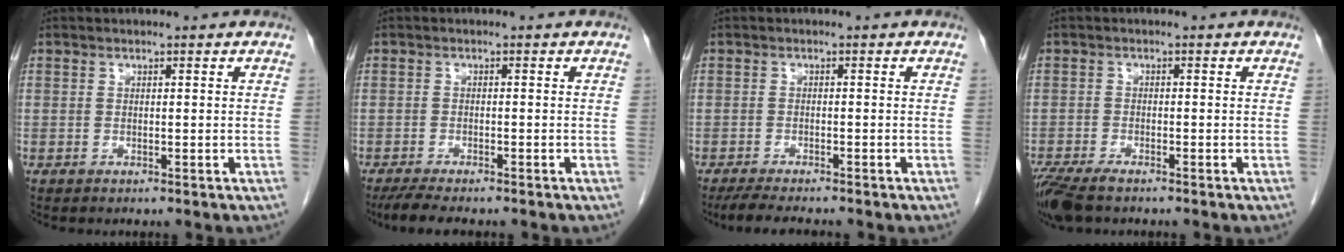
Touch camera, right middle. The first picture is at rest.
{"total": 5.1, "force": [-4.2, 0.8, 2.8], "torque": [-0.047, -0.013, -0.066]}
{"total": 5.2, "force": [-4.5, 0.5, 2.6], "torque": [-0.044, -0.015, -0.072]}
{"total": 6.0, "force": [-4.6, 1.7, 3.5], "torque": [-0.066, -0.013, -0.083]}